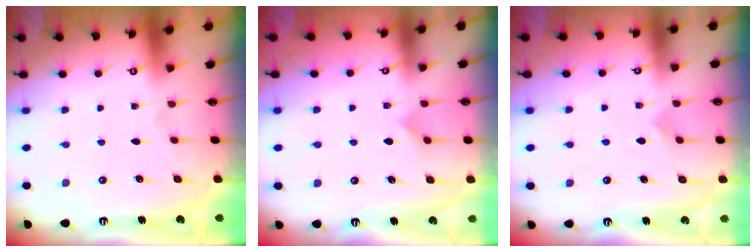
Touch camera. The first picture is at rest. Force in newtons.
{"total": 6.1, "press": 6.1, "slide": 0.4}
{"total": 4.6, "press": 4.6, "slide": 0.4}